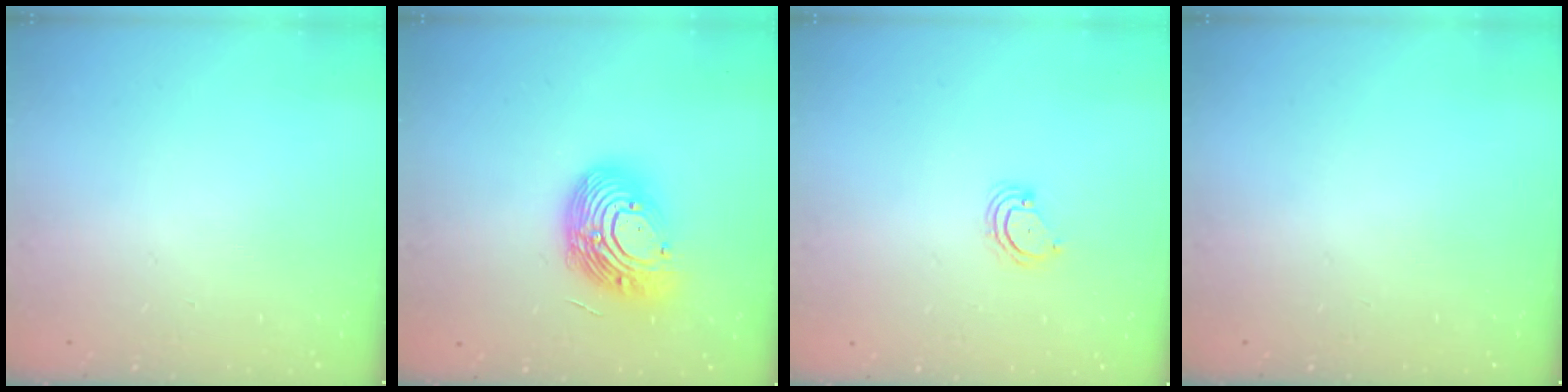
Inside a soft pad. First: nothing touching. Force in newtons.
{"total": 16.9, "press": 16.8, "slide": 1.6}
{"total": 2.3, "press": 2.3, "slide": 0.2}
{"total": 0.0}